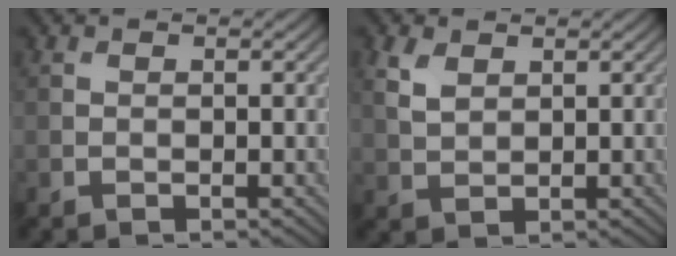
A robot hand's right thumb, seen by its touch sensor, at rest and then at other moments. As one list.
[{"total": 3.0, "force": [1.6, 1.8, 1.9], "torque": [-0.053, 0.002, 0.036]}]